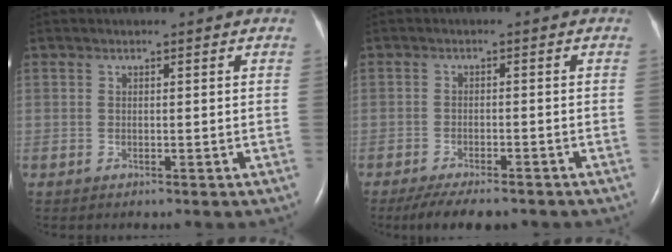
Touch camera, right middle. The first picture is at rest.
{"total": 8.4, "force": [-6.9, 2.2, 4.3], "torque": [-0.063, -0.010, -0.103]}